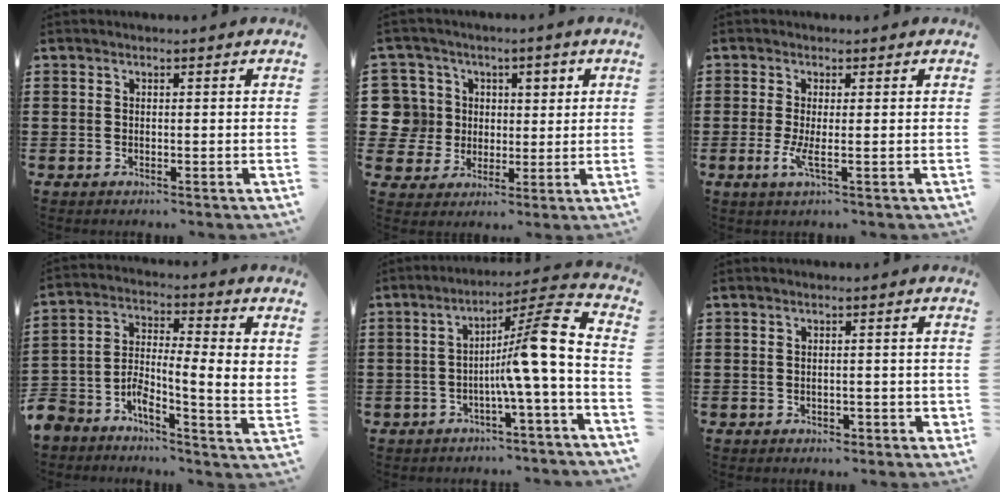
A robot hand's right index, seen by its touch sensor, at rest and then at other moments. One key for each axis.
{"total": 7.8, "fx": 1.5, "fy": 7.6, "fz": 1.4, "tx": -0.083, "ty": 0.015, "tz": 0.030}
{"total": 2.9, "fx": -0.4, "fy": 0.3, "fz": 2.8, "tx": -0.065, "ty": -0.010, "tz": -0.012}
{"total": 5.5, "fx": -1.8, "fy": 1.5, "fz": 5.0, "tx": -0.110, "ty": -0.026, "tz": -0.038}
{"total": 9.4, "fx": -2.2, "fy": -0.4, "fz": 9.2, "tx": -0.142, "ty": -0.036, "tz": -0.055}
{"total": 1.0, "fx": -0.5, "fy": 0.8, "fz": 0.4, "tx": -0.011, "ty": 0.000, "tz": -0.011}